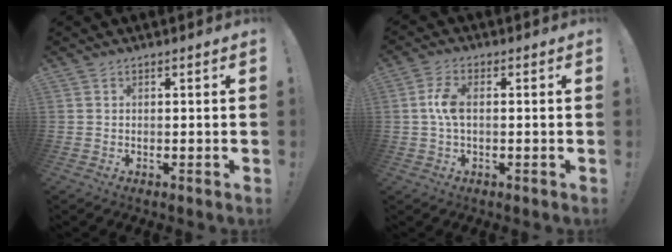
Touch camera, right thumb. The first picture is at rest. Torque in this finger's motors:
{"motor_torque": [0.23, -0.05, 0.65, -0.09, 0.00]}